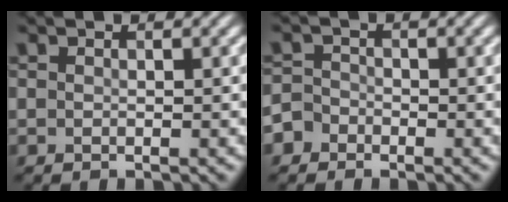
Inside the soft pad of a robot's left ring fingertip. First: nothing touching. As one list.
[{"total": 1.8, "force": [-1.2, 1.4, 0.2], "torque": [0.008, 0.005, -0.030]}]